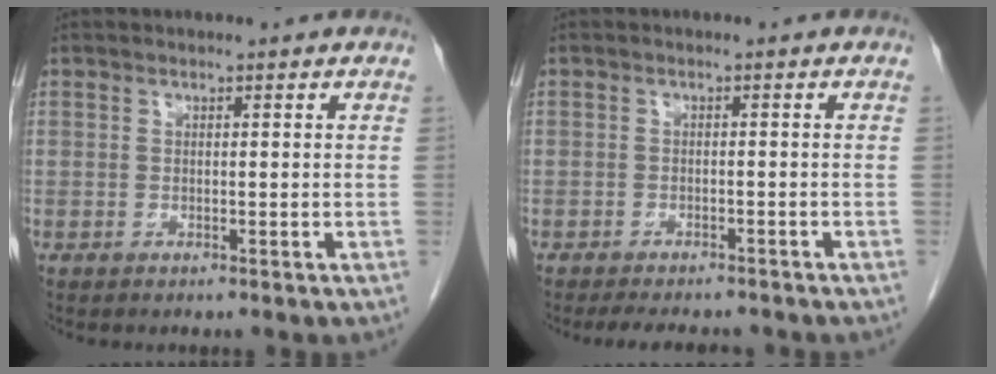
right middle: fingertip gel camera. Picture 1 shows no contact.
{"total": 7.0, "force": [-6.1, 2.2, 2.6], "torque": [-0.036, -0.005, -0.082]}